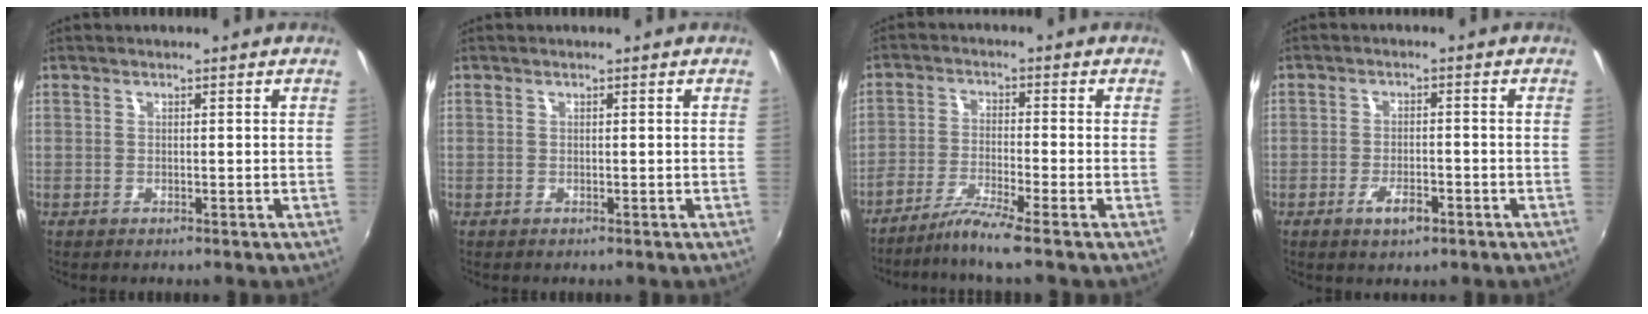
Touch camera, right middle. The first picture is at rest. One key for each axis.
{"total": 0.0}
{"total": 6.0, "fx": -4.8, "fy": -1.1, "fz": 3.4, "tx": -0.084, "ty": -0.008, "tz": -0.095}
{"total": 4.0, "fx": -2.3, "fy": 1.6, "fz": 2.9, "tx": -0.064, "ty": -0.005, "tz": -0.040}